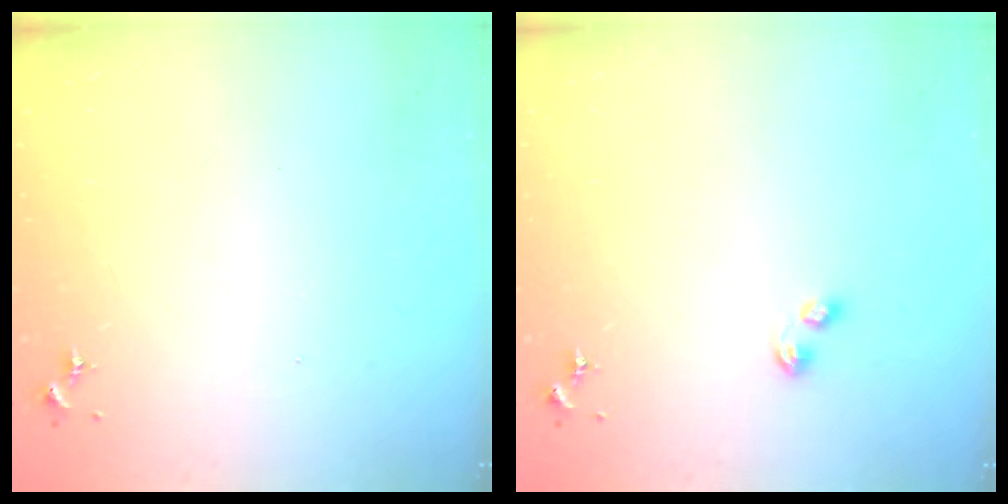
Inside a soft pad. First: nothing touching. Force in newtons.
{"total": 4.3, "press": 4.3, "slide": 0.5}